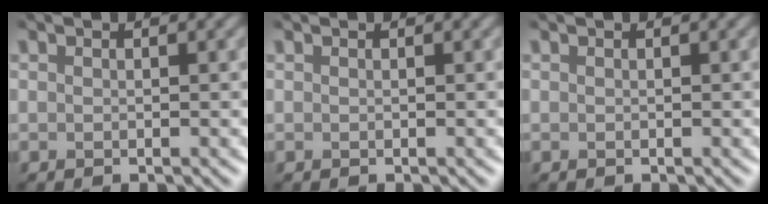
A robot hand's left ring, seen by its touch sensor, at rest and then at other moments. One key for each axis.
{"total": 0.0}
{"total": 0.0}